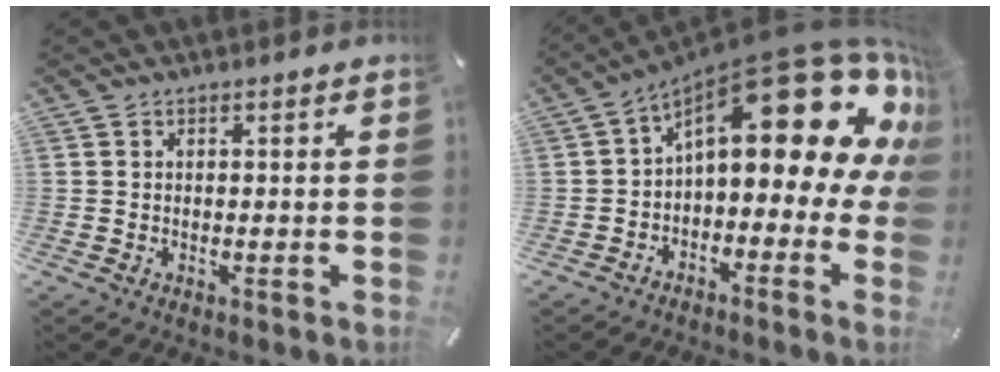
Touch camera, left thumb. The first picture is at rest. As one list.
[{"total": 22.8, "force": [10.5, 9.1, 18.1], "torque": [-0.245, -0.087, 0.173]}]